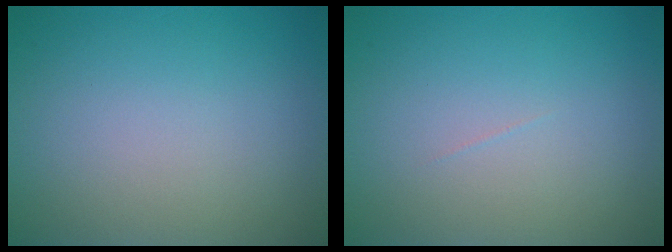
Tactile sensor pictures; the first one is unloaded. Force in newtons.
{"total": 0.0}